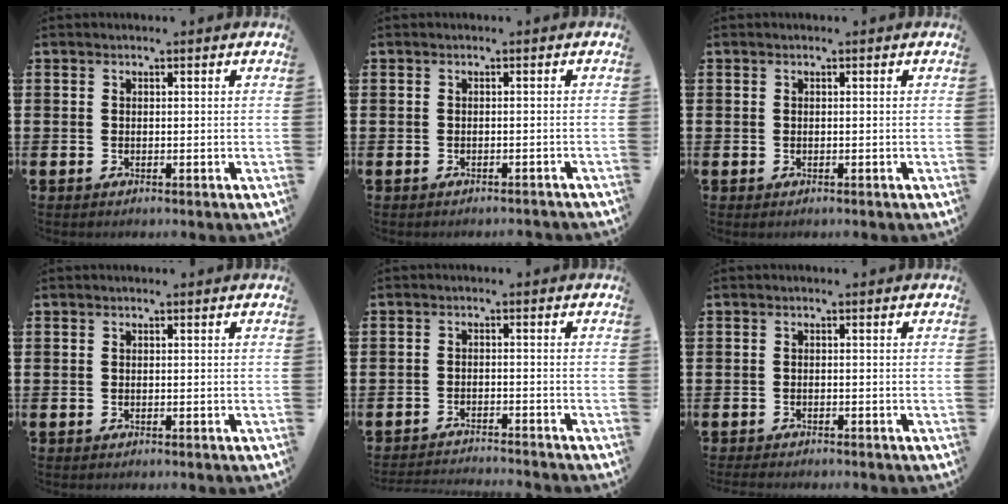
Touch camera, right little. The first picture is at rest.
{"total": 0.6, "force": [-0.6, -0.1, 0.1], "torque": [-0.001, 0.000, -0.012]}
{"total": 0.0}
{"total": 0.0}
{"total": 1.9, "force": [-1.9, -0.2, 0.0], "torque": [-0.001, 0.004, -0.041]}
{"total": 0.7, "force": [-0.7, 0.1, 0.2], "torque": [-0.005, 0.001, -0.014]}